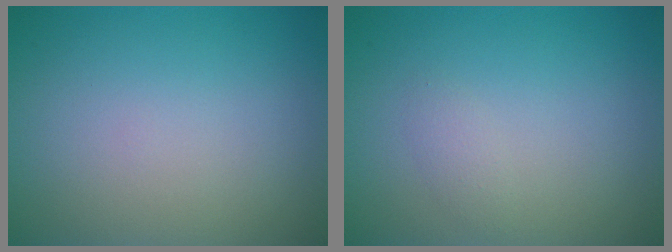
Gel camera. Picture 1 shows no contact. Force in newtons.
{"total": 0.9, "press": 0.9, "slide": 0.0}